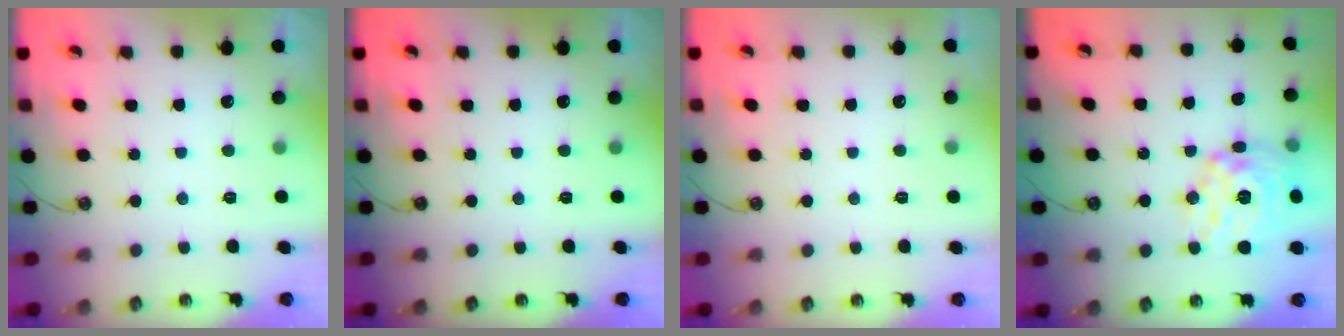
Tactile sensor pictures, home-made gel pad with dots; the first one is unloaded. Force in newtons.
{"total": 0.0}
{"total": 0.0}
{"total": 17.3, "press": 17.2, "slide": 1.5}